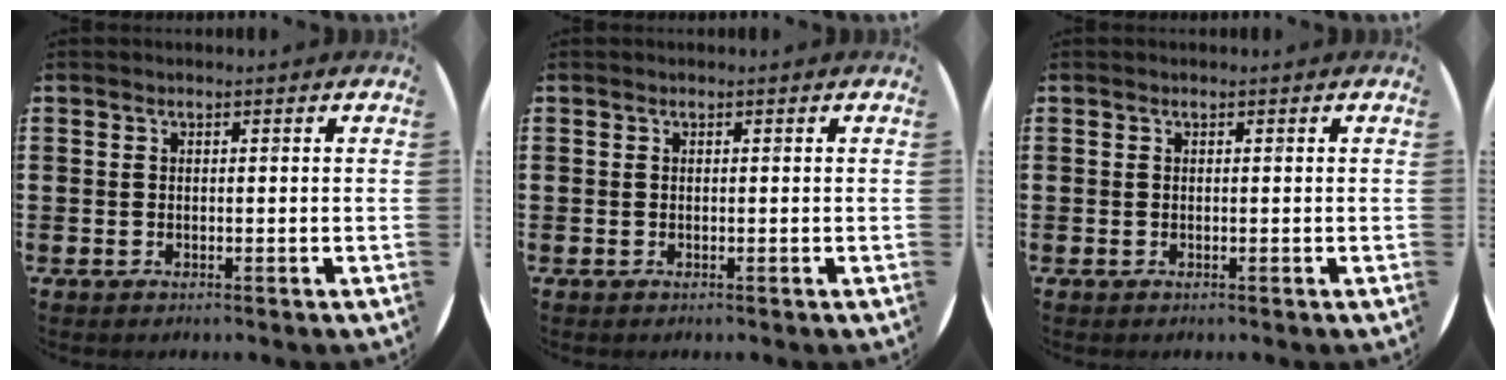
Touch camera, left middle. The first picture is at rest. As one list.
[{"total": 0.0}, {"total": 0.0}]